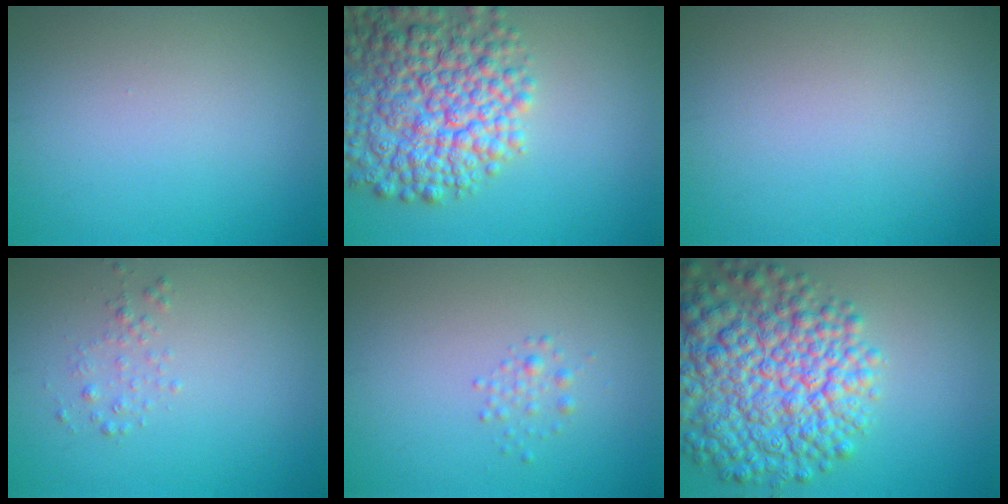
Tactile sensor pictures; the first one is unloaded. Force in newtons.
{"total": 10.0, "press": 10.0, "slide": 0.6}
{"total": 0.0}
{"total": 1.1, "press": 1.1, "slide": 0.1}
{"total": 1.0, "press": 1.0, "slide": 0.0}
{"total": 10.9, "press": 10.9, "slide": 0.4}